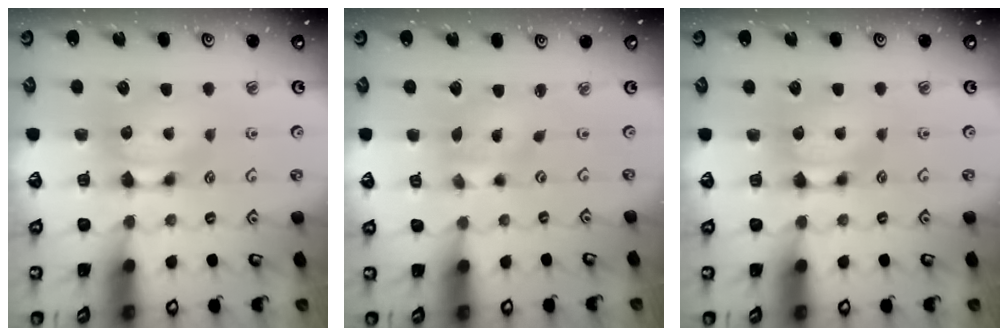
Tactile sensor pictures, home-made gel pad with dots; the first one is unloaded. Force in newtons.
{"total": 1.3, "press": 0.7, "slide": 1.0}
{"total": 0.0}